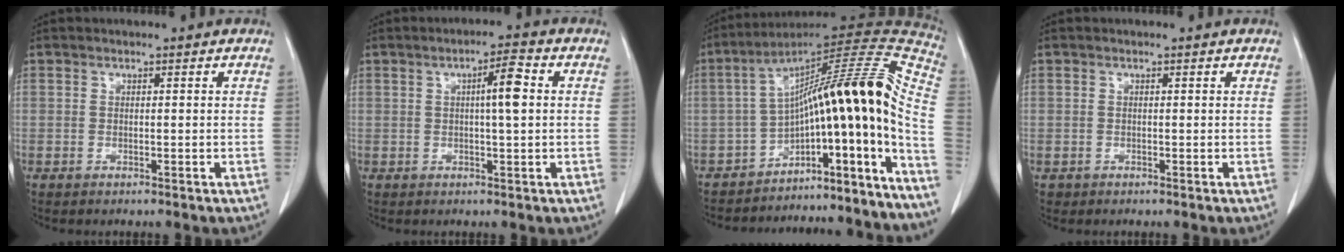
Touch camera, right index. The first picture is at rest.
{"total": 4.9, "force": [0.8, 0.4, 4.8], "torque": [-0.077, 0.005, 0.009]}
{"total": 22.6, "force": [-12.7, 1.9, 18.6], "torque": [-0.222, 0.059, -0.188]}
{"total": 0.6, "force": [0.0, 0.5, -0.2], "torque": [0.010, 0.005, -0.006]}